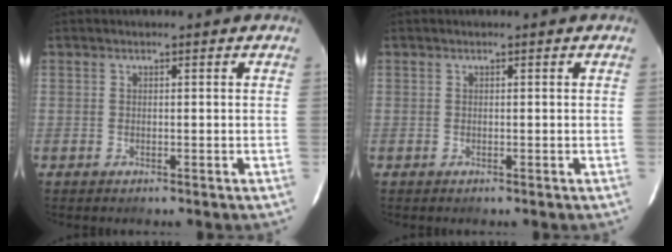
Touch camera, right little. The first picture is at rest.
{"total": 0.0}